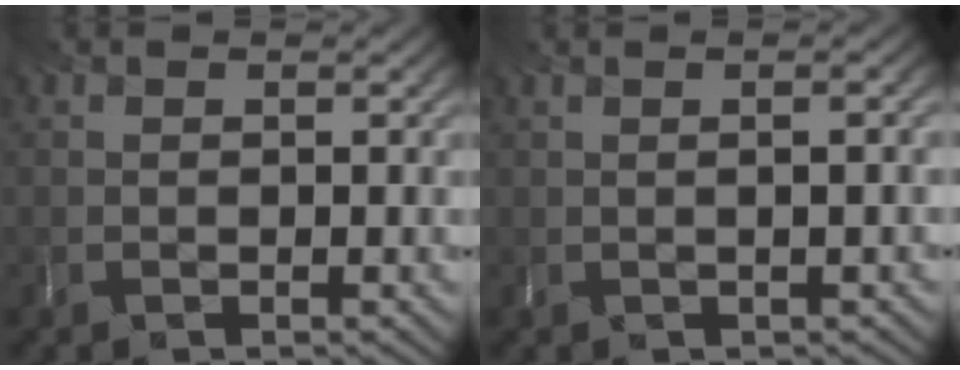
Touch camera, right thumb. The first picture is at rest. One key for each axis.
{"total": 2.5, "fx": 0.4, "fy": 0.7, "fz": 2.4, "tx": -0.023, "ty": 0.012, "tz": -0.009}